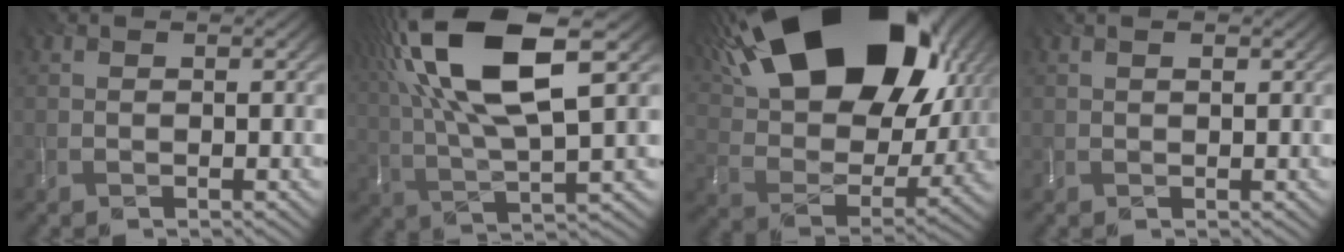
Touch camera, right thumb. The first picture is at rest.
{"total": 17.0, "force": [6.8, 5.4, 14.6], "torque": [-0.326, 0.032, 0.120]}
{"total": 23.6, "force": [11.2, 13.1, 16.1], "torque": [-0.329, 0.046, 0.193]}
{"total": 1.0, "force": [0.6, 0.3, 0.7], "torque": [-0.021, 0.002, 0.013]}